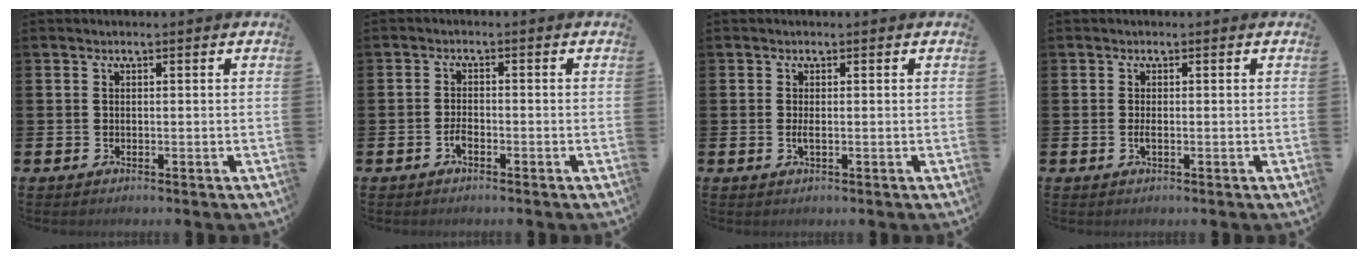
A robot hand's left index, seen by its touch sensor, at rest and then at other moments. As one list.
[{"total": 1.7, "force": [-1.1, 0.7, 1.2], "torque": [-0.027, 0.003, -0.020]}, {"total": 1.0, "force": [-0.1, 0.2, 0.9], "torque": [-0.020, 0.000, -0.002]}, {"total": 0.9, "force": [-0.2, 0.2, 0.9], "torque": [-0.019, 0.001, -0.003]}]